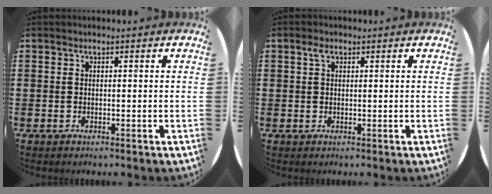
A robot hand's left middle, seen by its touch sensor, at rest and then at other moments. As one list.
[{"total": 1.4, "force": [0.7, 0.8, 0.9], "torque": [-0.013, 0.002, 0.011]}]